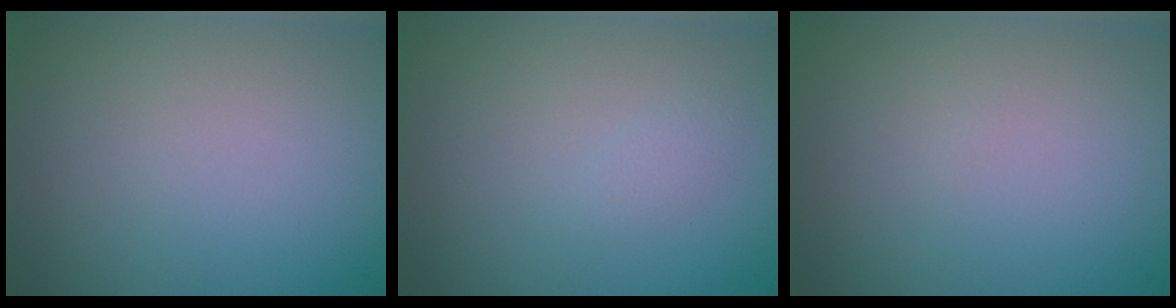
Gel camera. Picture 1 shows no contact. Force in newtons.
{"total": 0.7, "press": 0.7, "slide": 0.0}
{"total": 0.0}